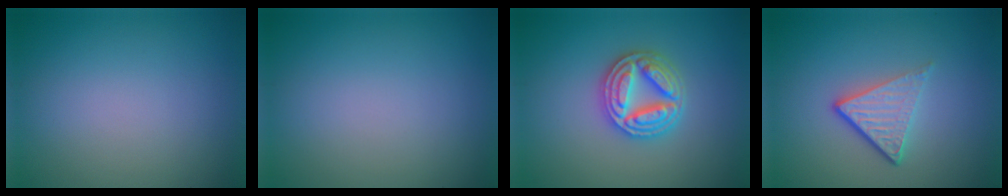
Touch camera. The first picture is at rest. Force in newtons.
{"total": 0.0}
{"total": 5.0, "press": 5.0, "slide": 0.8}
{"total": 4.1, "press": 2.6, "slide": 3.2}